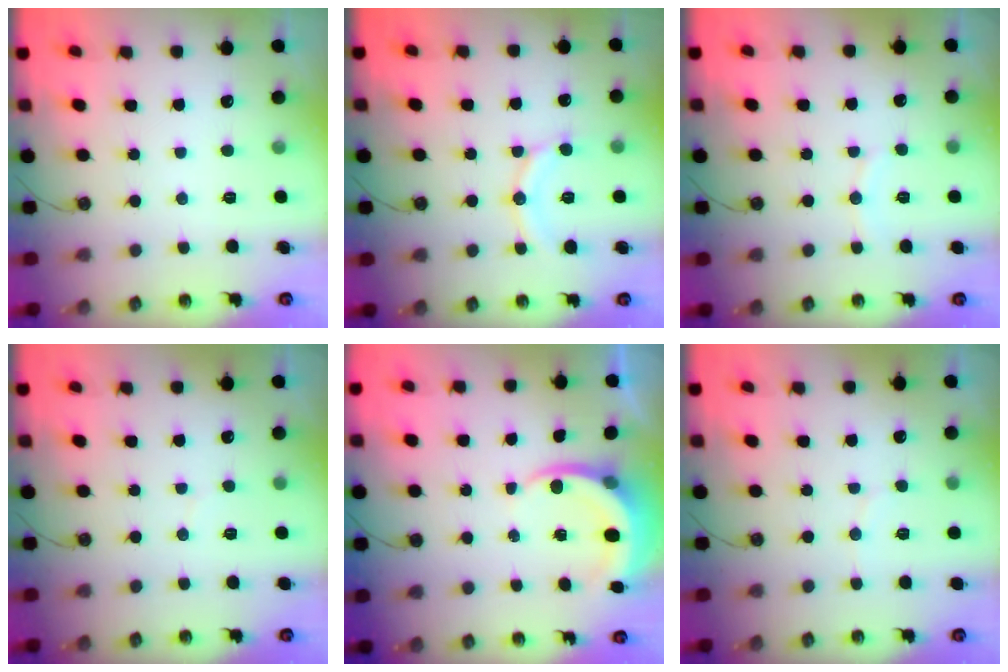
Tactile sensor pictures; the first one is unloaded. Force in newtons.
{"total": 11.1, "press": 11.1, "slide": 1.1}
{"total": 4.8, "press": 4.7, "slide": 0.6}
{"total": 2.9, "press": 2.9, "slide": 0.3}
{"total": 5.3, "press": 5.3, "slide": 0.4}
{"total": 3.0, "press": 3.0, "slide": 0.2}